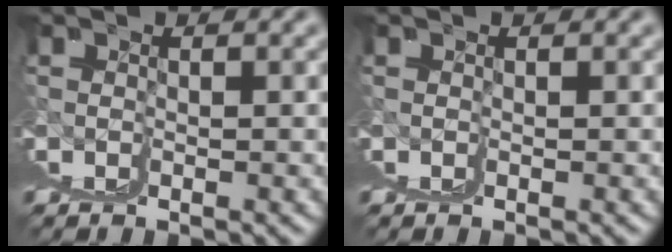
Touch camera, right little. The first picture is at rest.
{"total": 0.0}